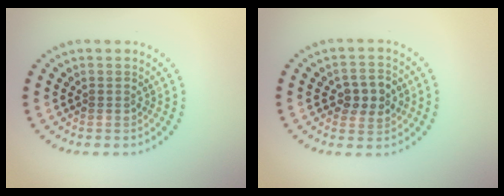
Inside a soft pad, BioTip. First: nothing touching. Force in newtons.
{"total": 3.0, "press": 3.0, "slide": 0.4}